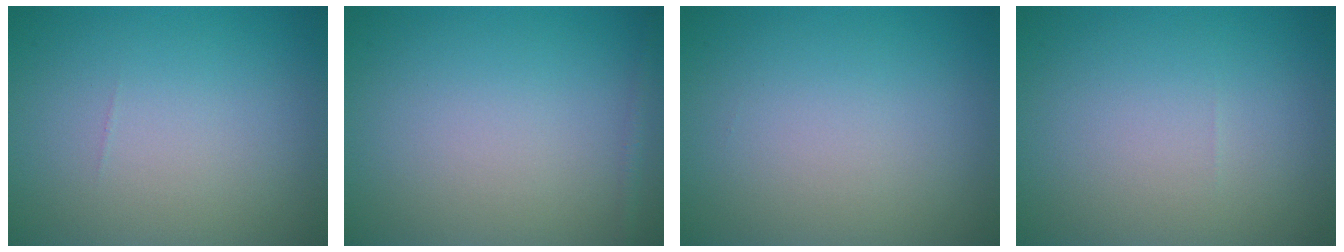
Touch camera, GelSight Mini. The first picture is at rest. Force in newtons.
{"total": 0.8, "press": 0.8, "slide": 0.0}
{"total": 0.0}
{"total": 0.0}